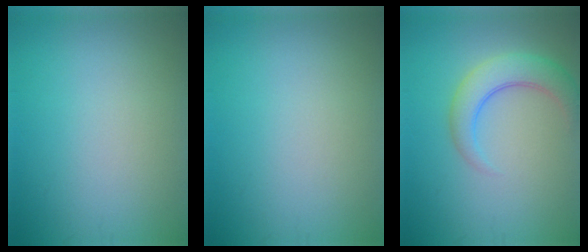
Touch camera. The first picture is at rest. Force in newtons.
{"total": 0.0}
{"total": 4.1, "press": 4.1, "slide": 0.3}